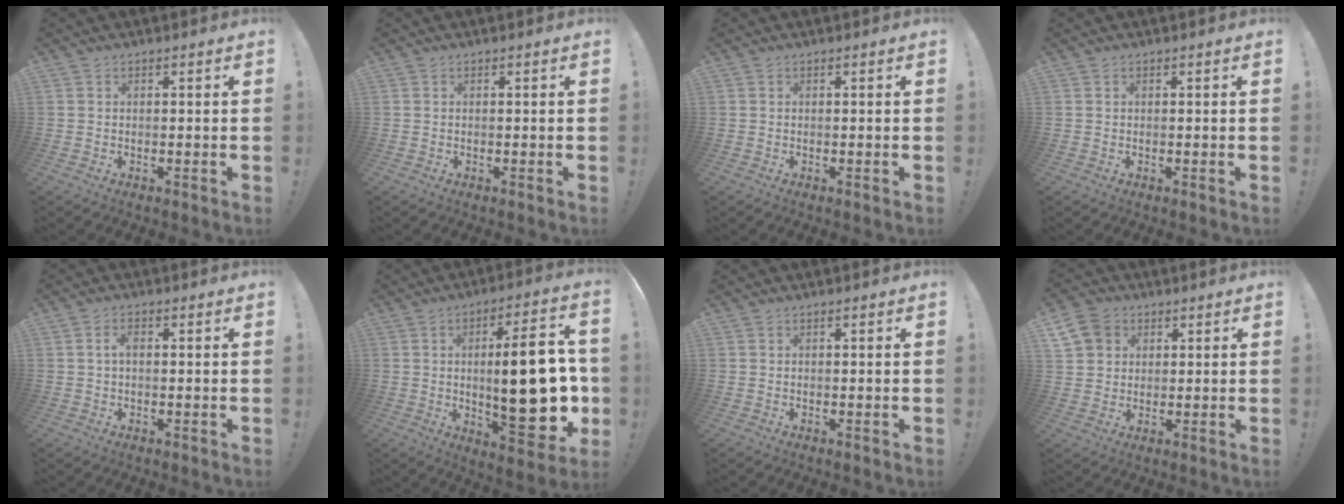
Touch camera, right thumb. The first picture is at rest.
{"total": 0.0}
{"total": 0.0}
{"total": 0.0}
{"total": 2.4, "force": [0.2, 1.3, 2.0], "torque": [-0.037, 0.007, 0.001]}
{"total": 25.3, "force": [-0.7, 8.3, 23.9], "torque": [-0.357, -0.012, -0.009]}
{"total": 0.0}
{"total": 7.9, "force": [3.7, 6.5, 2.6], "torque": [-0.050, -0.009, 0.078]}